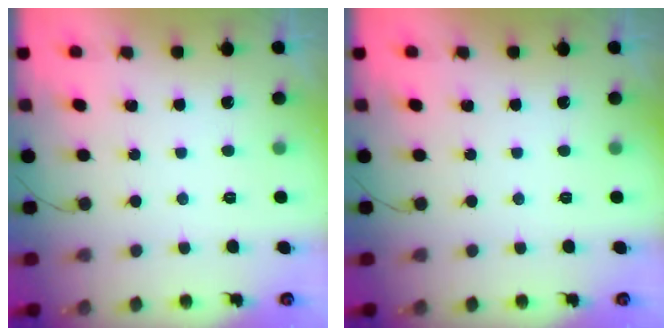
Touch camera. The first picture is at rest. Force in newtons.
{"total": 0.0}